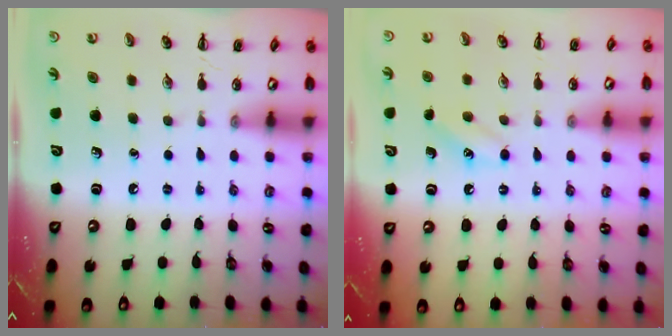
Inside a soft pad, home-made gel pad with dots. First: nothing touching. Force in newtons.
{"total": 7.5, "press": 7.2, "slide": 1.9}